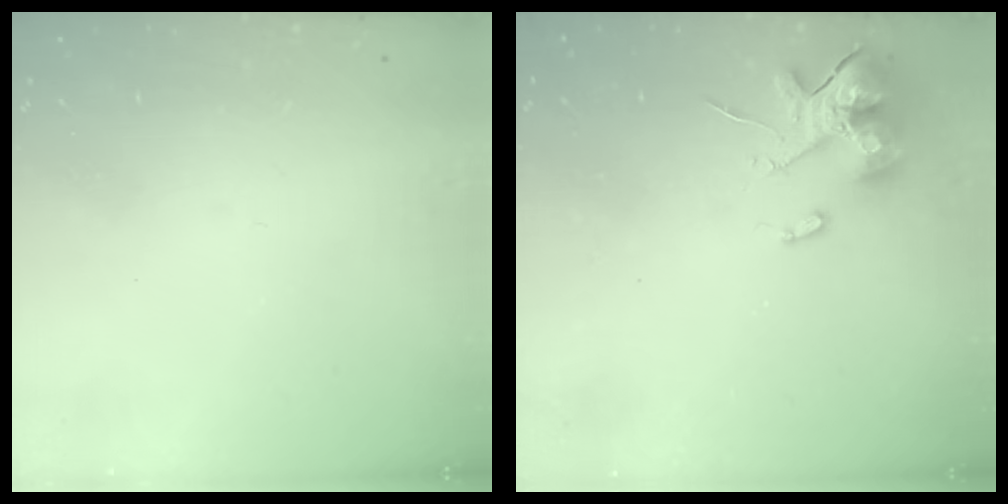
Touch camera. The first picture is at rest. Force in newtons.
{"total": 12.6, "press": 12.4, "slide": 1.9}